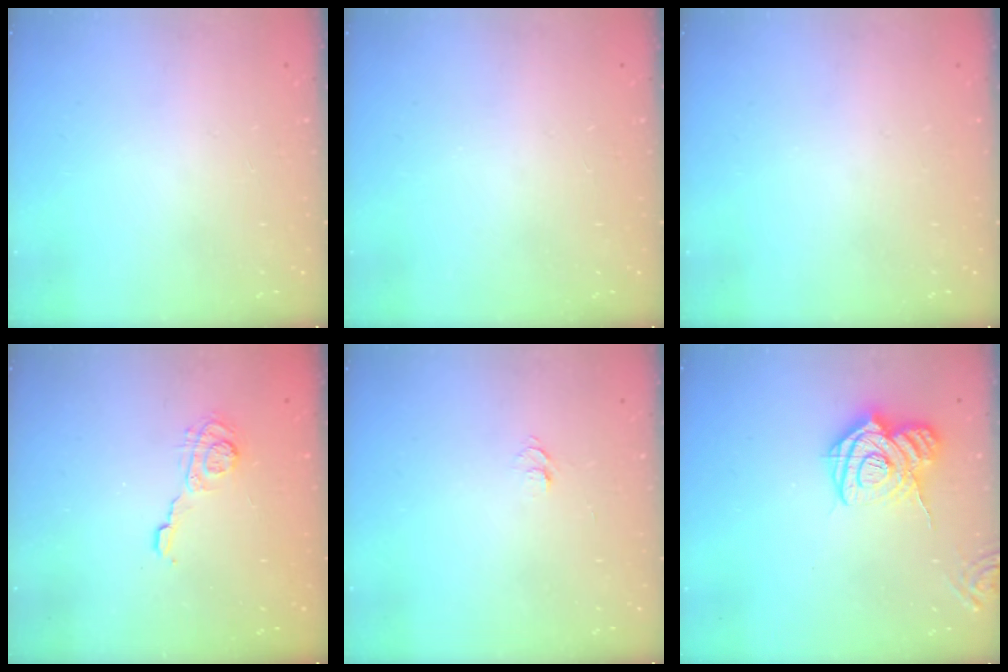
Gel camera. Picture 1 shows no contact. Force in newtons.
{"total": 0.0}
{"total": 0.0}
{"total": 6.1, "press": 6.1, "slide": 0.7}
{"total": 4.7, "press": 4.6, "slide": 0.5}
{"total": 14.7, "press": 14.6, "slide": 1.5}